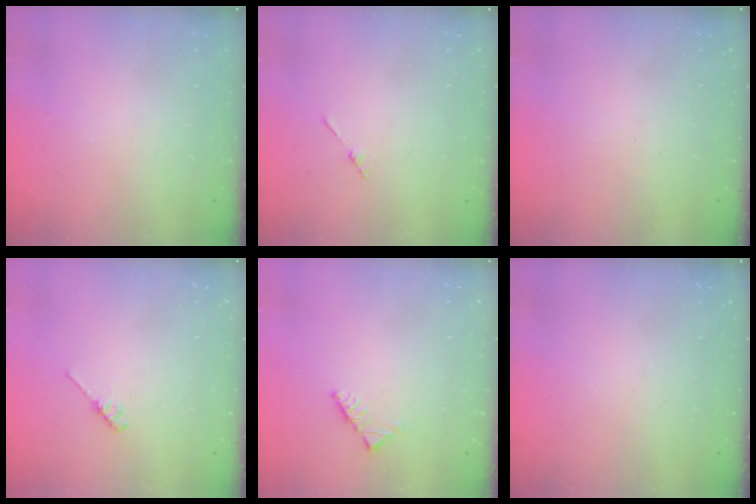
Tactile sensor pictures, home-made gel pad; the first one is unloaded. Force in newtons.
{"total": 1.3, "press": 1.3, "slide": 0.3}
{"total": 0.0}
{"total": 3.3, "press": 3.2, "slide": 0.5}
{"total": 2.6, "press": 2.5, "slide": 0.8}
{"total": 0.0}